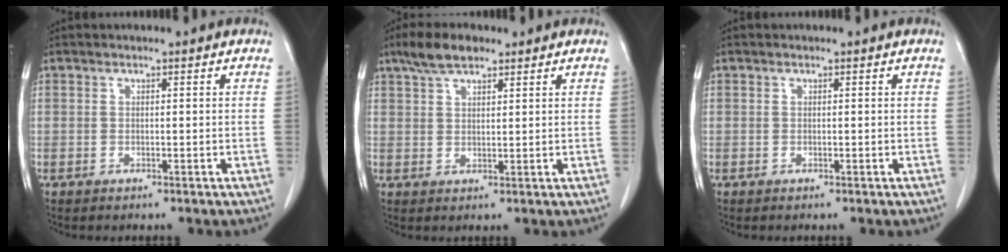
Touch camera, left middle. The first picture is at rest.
{"total": 5.4, "force": [3.9, 1.8, 3.2], "torque": [-0.068, 0.014, 0.074]}
{"total": 0.0}